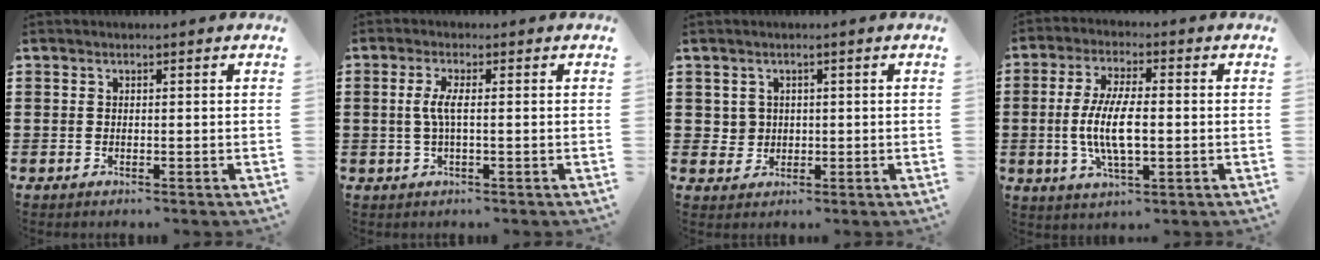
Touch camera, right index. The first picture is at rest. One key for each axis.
{"total": 3.2, "fx": -0.1, "fy": 0.4, "fz": 3.2, "tx": -0.073, "ty": -0.007, "tz": -0.010}
{"total": 2.2, "fx": 0.6, "fy": 2.1, "fz": 0.2, "tx": -0.015, "ty": 0.010, "tz": 0.009}
{"total": 8.5, "fx": -0.8, "fy": 2.9, "fz": 8.0, "tx": -0.174, "ty": -0.005, "tz": -0.022}